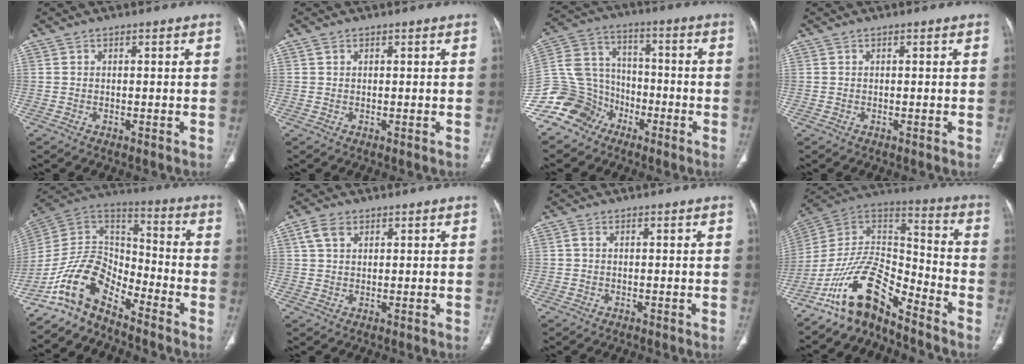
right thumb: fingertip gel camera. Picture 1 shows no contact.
{"total": 0.6, "force": [0.4, 0.4, 0.3], "torque": [-0.006, 0.004, 0.007]}
{"total": 13.0, "force": [-8.3, 9.8, 2.5], "torque": [-0.033, 0.075, -0.163]}
{"total": 0.0}
{"total": 12.1, "force": [-9.2, 5.3, 5.8], "torque": [-0.101, 0.094, -0.187]}
{"total": 3.9, "force": [1.8, 2.5, 2.3], "torque": [-0.044, 0.005, 0.041]}
{"total": 0.8, "force": [0.0, 0.5, 0.6], "torque": [-0.014, 0.000, -0.004]}
{"total": 15.1, "force": [-11.2, 5.5, 8.6], "torque": [-0.136, 0.104, -0.215]}